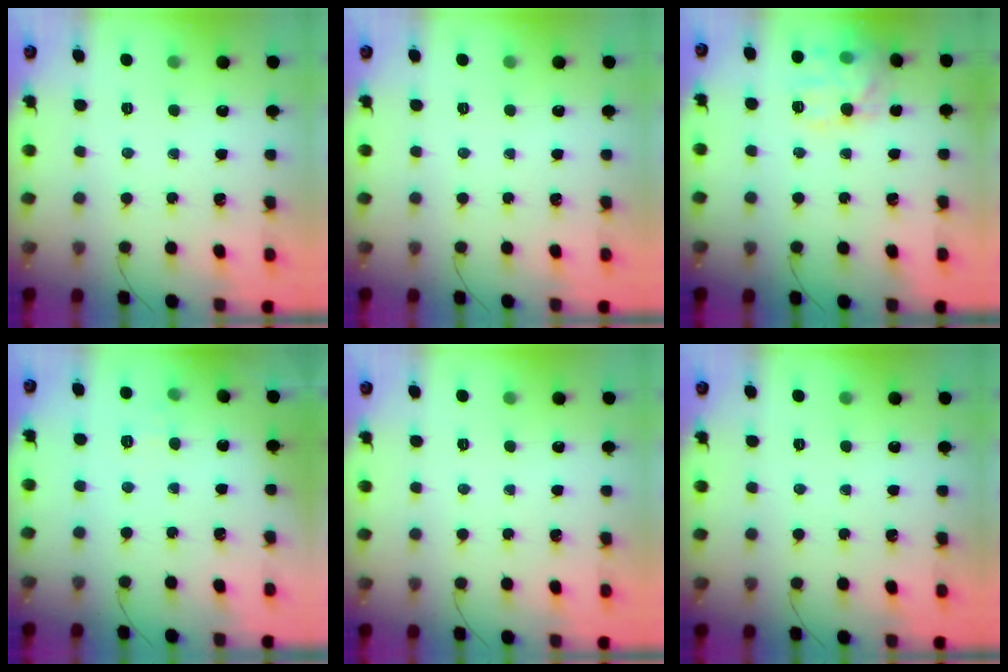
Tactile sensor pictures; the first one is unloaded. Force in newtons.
{"total": 0.0}
{"total": 13.9, "press": 13.9, "slide": 0.5}
{"total": 3.1, "press": 2.8, "slide": 1.5}
{"total": 0.0}
{"total": 0.0}